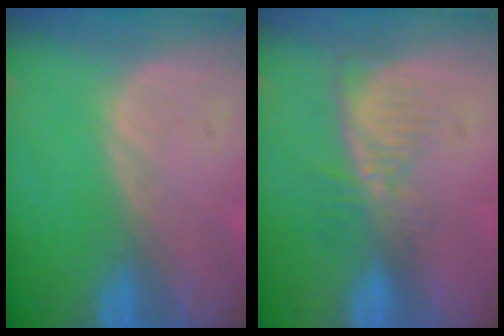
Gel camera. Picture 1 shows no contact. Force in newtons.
{"total": 5.5, "press": 4.6, "slide": 3.0}